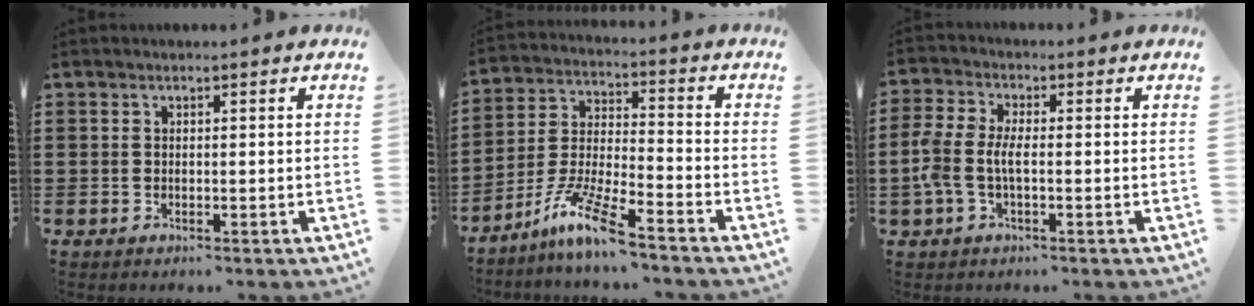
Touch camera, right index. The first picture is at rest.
{"total": 9.8, "force": [-7.4, 0.6, 6.3], "torque": [-0.136, -0.003, -0.146]}
{"total": 4.8, "force": [-1.1, 2.1, 4.1], "torque": [-0.107, -0.007, -0.030]}